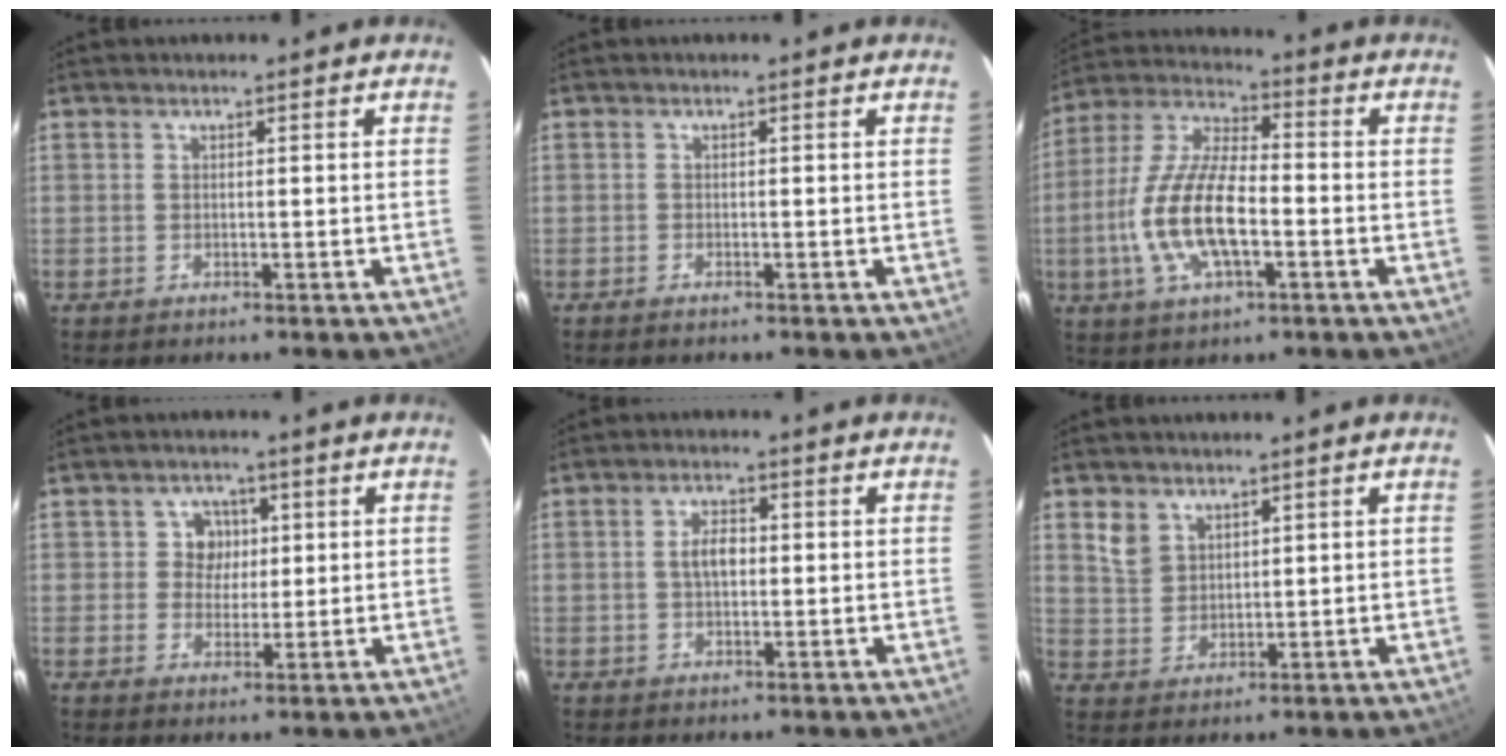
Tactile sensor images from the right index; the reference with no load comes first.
{"total": 0.7, "force": [-0.6, 0.2, 0.3], "torque": [-0.008, -0.002, -0.014]}
{"total": 15.1, "force": [-3.8, 5.7, 13.4], "torque": [-0.282, -0.002, -0.075]}
{"total": 4.3, "force": [0.7, 4.1, 0.9], "torque": [-0.008, 0.012, 0.010]}
{"total": 3.9, "force": [0.2, 2.2, 3.2], "torque": [-0.059, 0.009, 0.005]}
{"total": 5.0, "force": [2.9, 3.6, 1.8], "torque": [-0.034, 0.007, 0.064]}